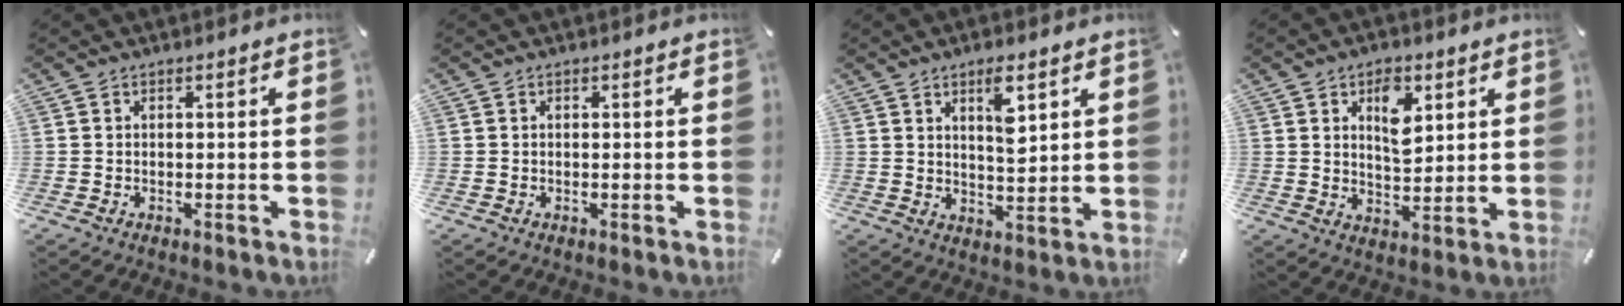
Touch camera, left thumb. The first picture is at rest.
{"total": 0.0}
{"total": 7.2, "force": [3.8, 2.5, 5.5], "torque": [-0.079, -0.023, 0.057]}
{"total": 7.8, "force": [3.4, 4.9, 5.0], "torque": [-0.064, -0.005, 0.054]}